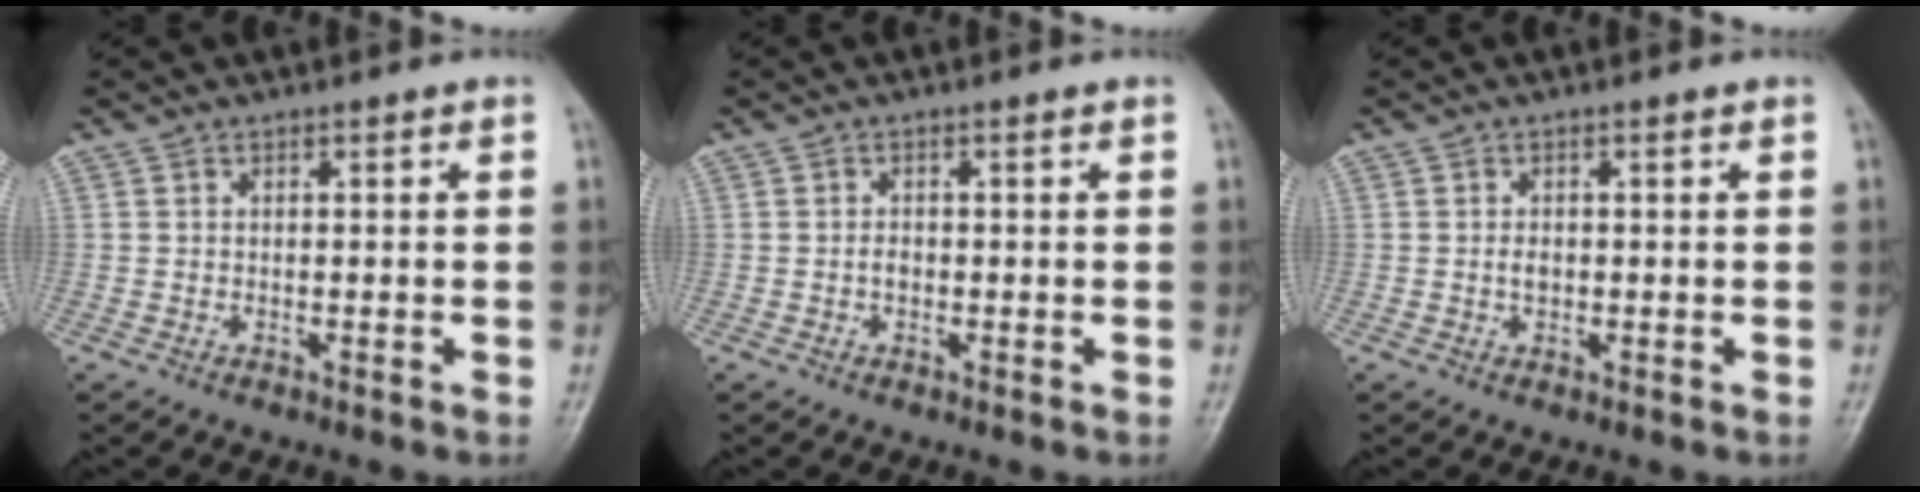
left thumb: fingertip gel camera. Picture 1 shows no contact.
{"total": 1.2, "force": [-0.2, 0.8, 0.8], "torque": [-0.011, 0.002, -0.005]}
{"total": 1.4, "force": [0.0, 0.9, 1.1], "torque": [-0.016, 0.001, 0.001]}